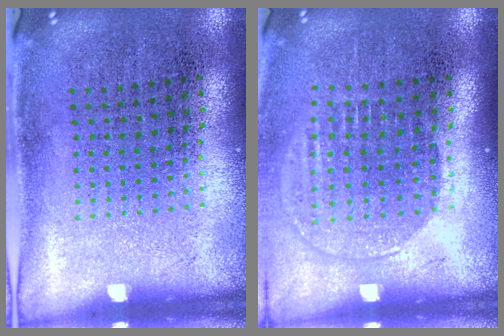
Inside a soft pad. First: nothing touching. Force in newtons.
{"total": 1.5, "press": 1.2, "slide": 0.8}